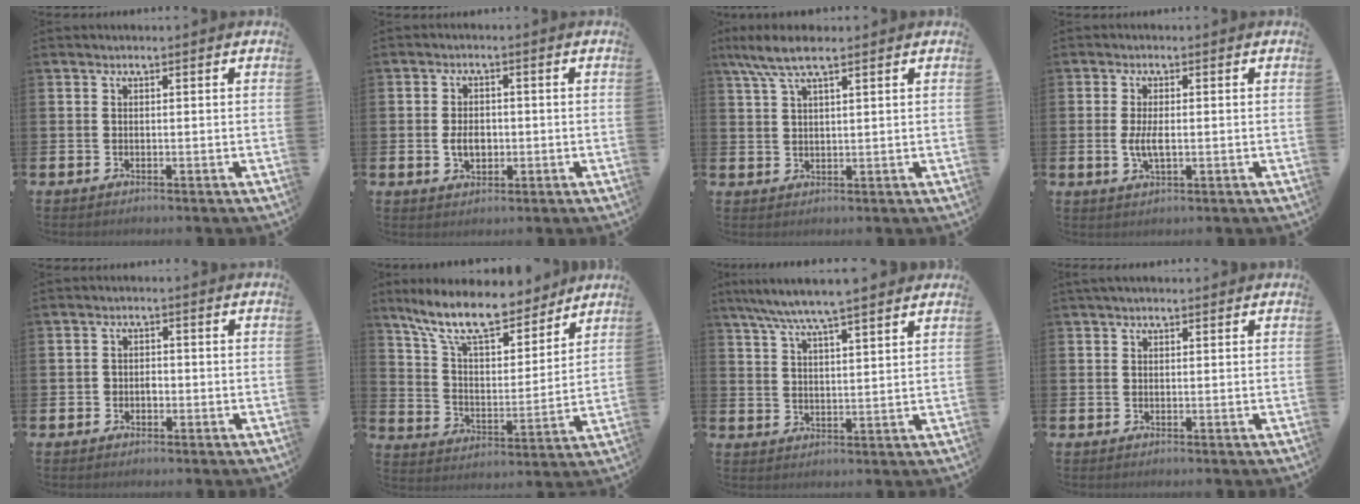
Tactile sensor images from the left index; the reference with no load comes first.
{"total": 3.4, "force": [-0.3, 2.4, 2.4], "torque": [-0.027, -0.001, -0.013]}
{"total": 5.9, "force": [4.3, 1.3, 3.9], "torque": [-0.087, -0.004, 0.078]}
{"total": 3.2, "force": [-0.1, 1.4, 2.9], "torque": [-0.052, 0.003, -0.004]}
{"total": 1.5, "force": [-0.5, 1.2, 0.6], "torque": [0.000, -0.001, -0.015]}
{"total": 11.8, "force": [9.9, 3.6, 5.3], "torque": [-0.128, -0.057, 0.173]}
{"total": 6.7, "force": [6.2, 0.0, 2.5], "torque": [-0.070, -0.023, 0.111]}
{"total": 1.4, "force": [1.3, 0.4, 0.3], "torque": [0.003, -0.001, 0.022]}